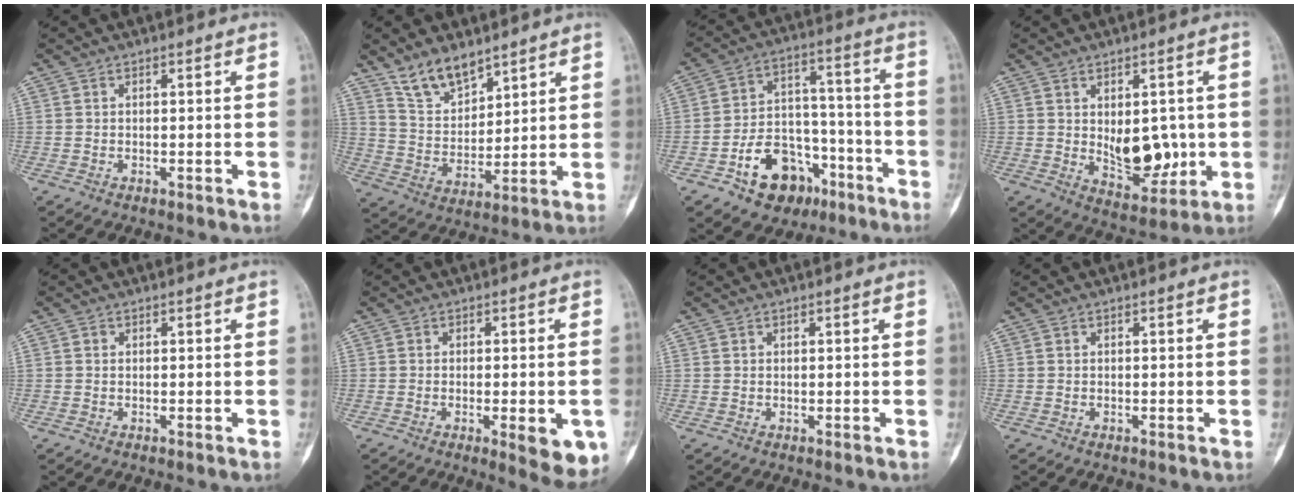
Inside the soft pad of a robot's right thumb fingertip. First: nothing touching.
{"total": 9.1, "force": [7.0, 4.0, 4.0], "torque": [-0.049, -0.048, 0.143]}
{"total": 15.2, "force": [-8.0, 10.2, 8.0], "torque": [-0.085, 0.076, -0.123]}
{"total": 10.5, "force": [-0.1, 6.3, 8.4], "torque": [-0.078, -0.016, 0.018]}
{"total": 0.6, "force": [0.1, 0.5, 0.2], "torque": [0.001, 0.002, 0.001]}
{"total": 9.0, "force": [-2.9, 2.8, 8.0], "torque": [-0.086, -0.003, -0.031]}
{"total": 0.0}
{"total": 0.0}